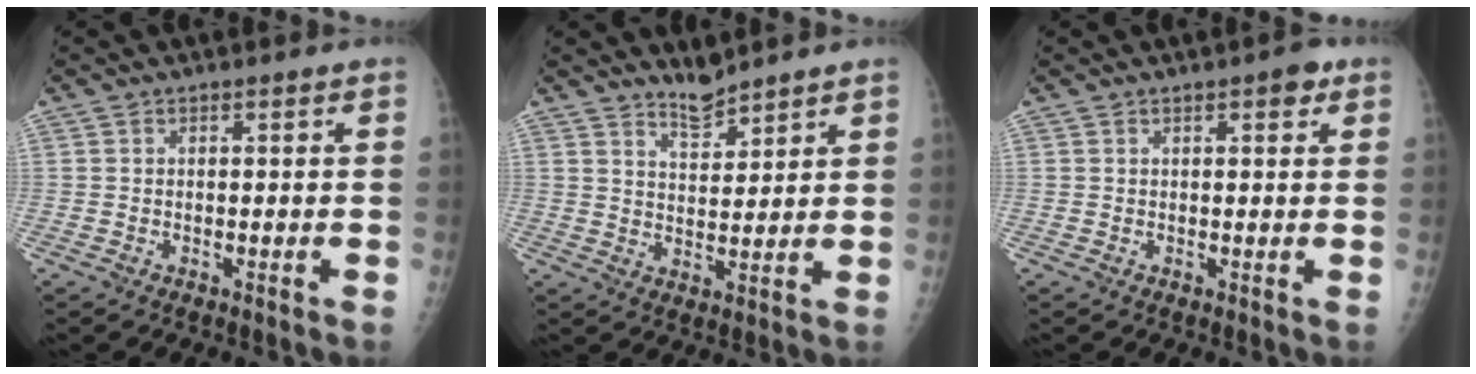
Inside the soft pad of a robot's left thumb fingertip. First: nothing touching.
{"total": 4.2, "force": [4.0, 0.9, 1.0], "torque": [-0.007, -0.038, 0.075]}
{"total": 2.4, "force": [1.2, 1.0, 1.9], "torque": [-0.016, 0.000, 0.011]}